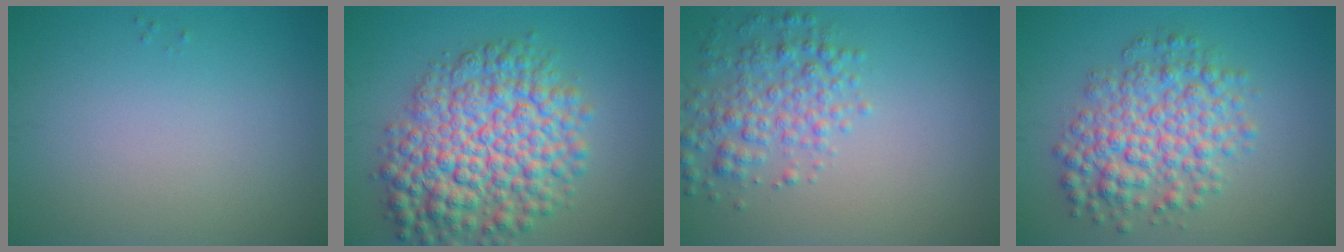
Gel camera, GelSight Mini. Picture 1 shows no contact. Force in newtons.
{"total": 10.0, "press": 10.0, "slide": 0.3}
{"total": 3.8, "press": 3.8, "slide": 0.1}
{"total": 6.3, "press": 6.3, "slide": 0.1}